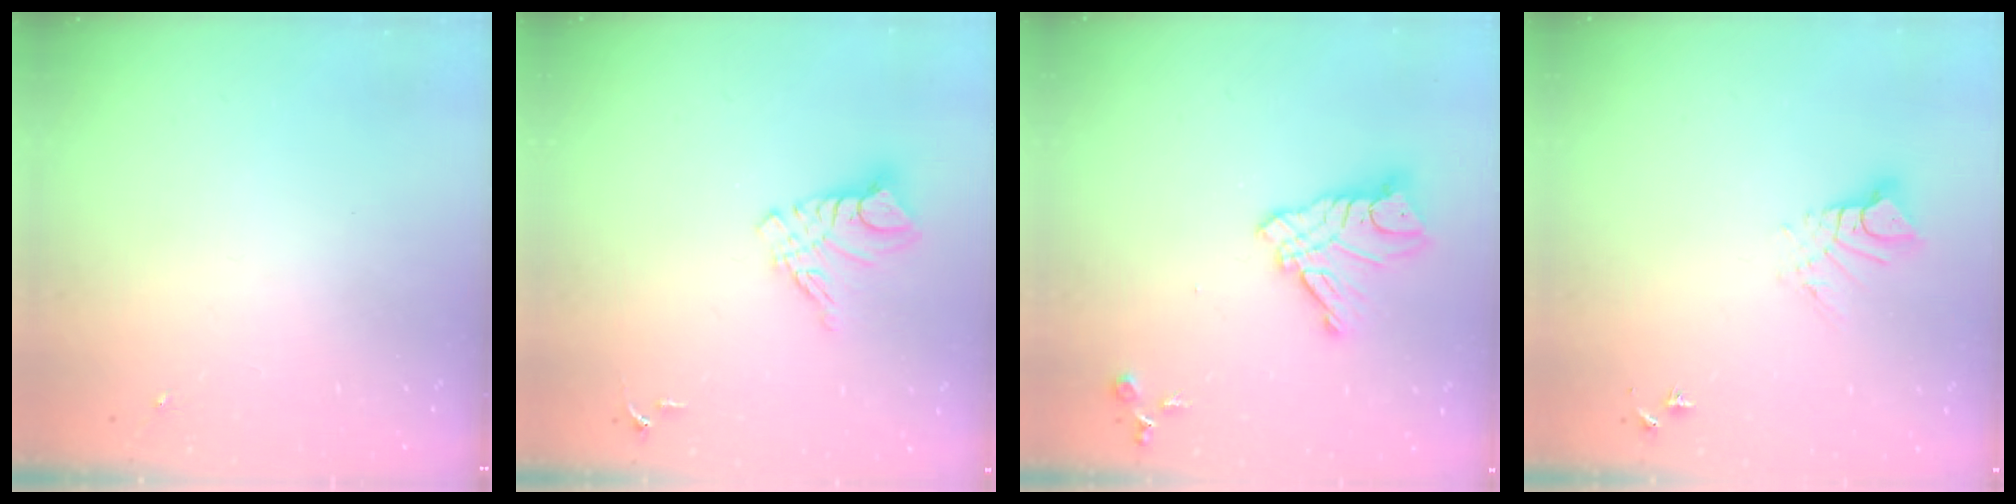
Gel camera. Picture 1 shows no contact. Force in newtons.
{"total": 10.3, "press": 10.3, "slide": 0.9}
{"total": 12.8, "press": 12.7, "slide": 1.0}
{"total": 7.7, "press": 7.7, "slide": 0.7}